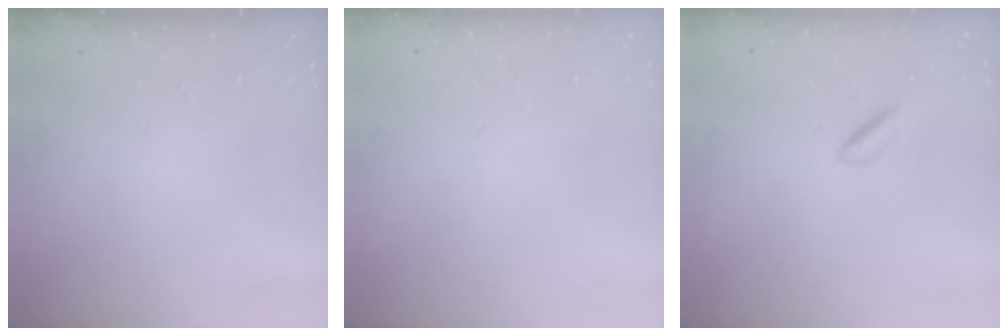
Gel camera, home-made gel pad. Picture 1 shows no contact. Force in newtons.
{"total": 2.2, "press": 2.2, "slide": 0.1}
{"total": 1.9, "press": 1.7, "slide": 0.7}